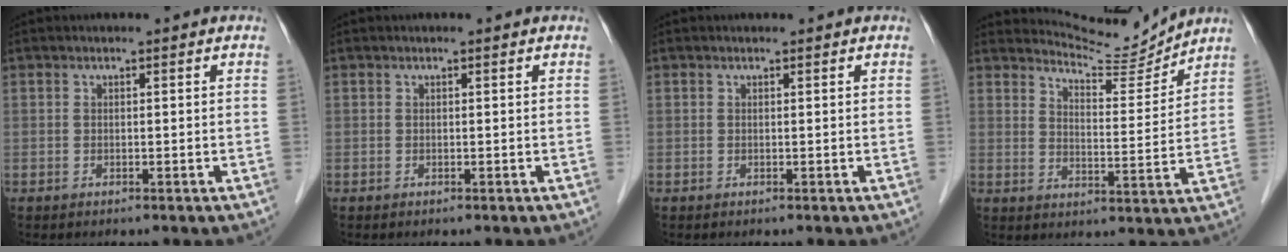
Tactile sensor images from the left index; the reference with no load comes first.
{"total": 0.0}
{"total": 0.0}
{"total": 7.9, "force": [7.9, -0.2, -0.7], "torque": [-0.005, -0.020, 0.122]}